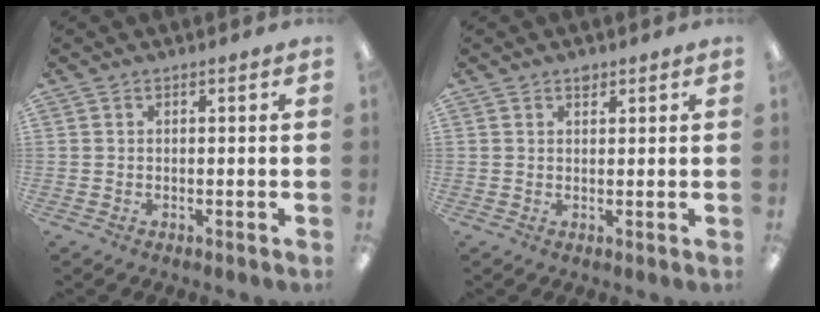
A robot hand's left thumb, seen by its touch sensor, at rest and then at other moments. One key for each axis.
{"total": 1.6, "fx": 1.3, "fy": 0.8, "fz": 0.5, "tx": -0.005, "ty": -0.004, "tz": 0.023}